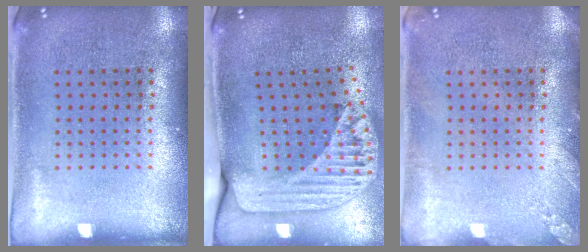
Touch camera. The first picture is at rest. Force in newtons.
{"total": 2.2, "press": 1.7, "slide": 1.4}
{"total": 1.2, "press": 1.2, "slide": 0.1}